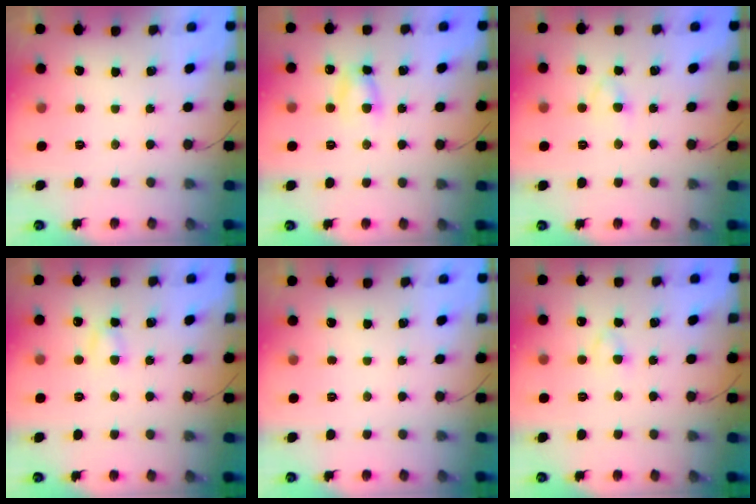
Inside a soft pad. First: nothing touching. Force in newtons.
{"total": 4.8, "press": 4.8, "slide": 0.3}
{"total": 2.9, "press": 2.7, "slide": 1.2}
{"total": 3.2, "press": 3.0, "slide": 1.1}
{"total": 0.0}
{"total": 2.7, "press": 2.4, "slide": 1.1}